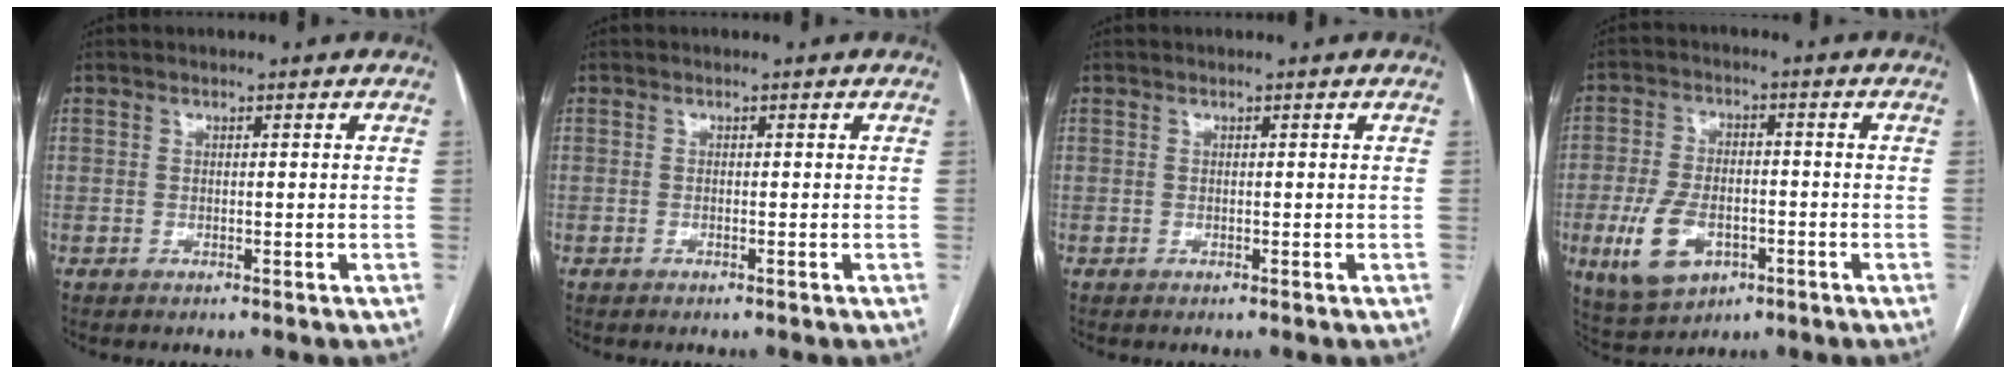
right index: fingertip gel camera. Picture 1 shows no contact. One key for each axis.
{"total": 0.0}
{"total": 0.0}
{"total": 9.7, "fx": -3.5, "fy": 5.8, "fz": 7.0, "tx": -0.150, "ty": 0.001, "tz": -0.051}